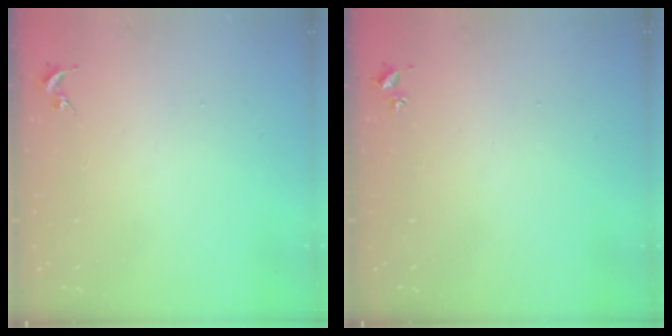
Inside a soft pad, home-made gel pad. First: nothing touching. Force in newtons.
{"total": 2.0, "press": 2.0, "slide": 0.3}